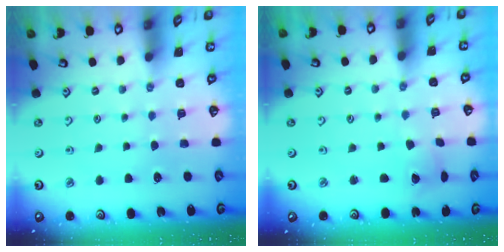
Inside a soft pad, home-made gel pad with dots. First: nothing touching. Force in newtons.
{"total": 2.9, "press": 2.9, "slide": 0.3}